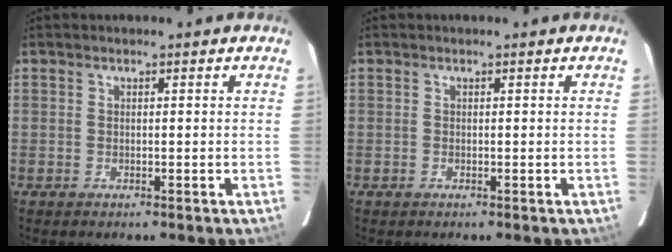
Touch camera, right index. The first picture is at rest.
{"total": 0.0}